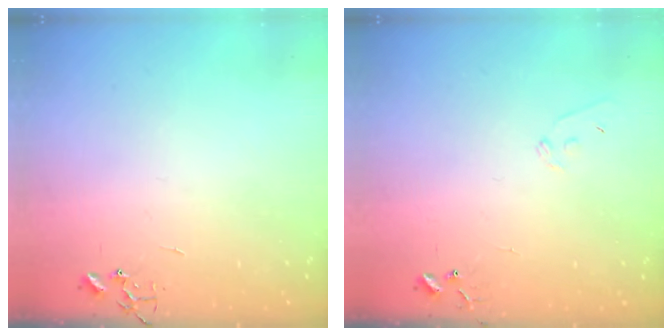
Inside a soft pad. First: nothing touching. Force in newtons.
{"total": 6.8, "press": 6.7, "slide": 0.5}